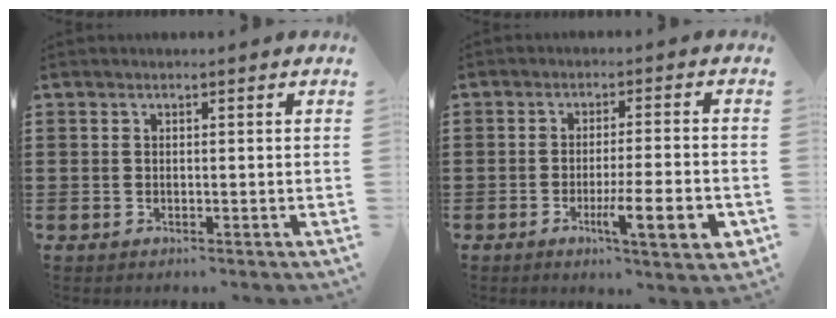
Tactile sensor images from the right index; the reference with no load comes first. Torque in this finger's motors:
{"motor_torque": [1.21, -0.59, 0.33, 0.13]}